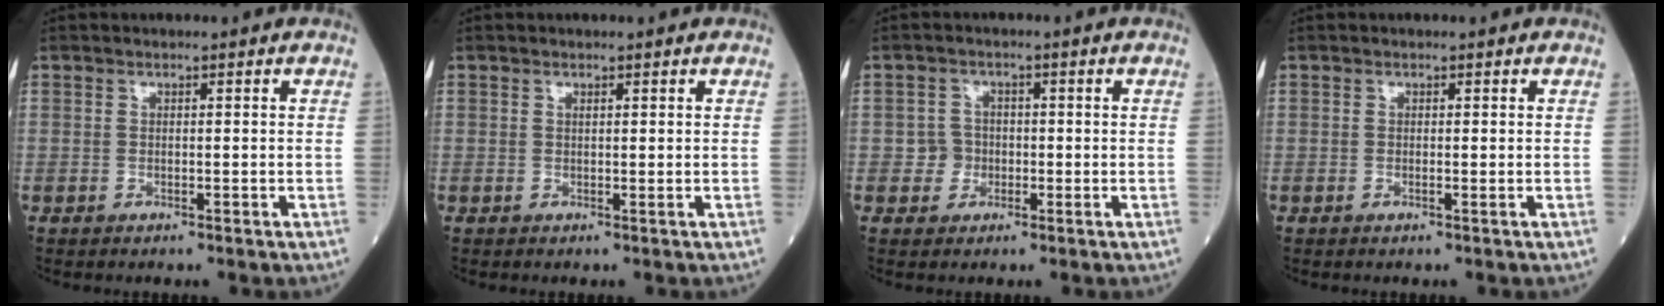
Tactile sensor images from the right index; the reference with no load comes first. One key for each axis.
{"total": 0.0}
{"total": 2.5, "fx": -0.7, "fy": 2.4, "fz": 0.3, "tx": 0.001, "ty": 0.008, "tz": -0.013}
{"total": 0.0}